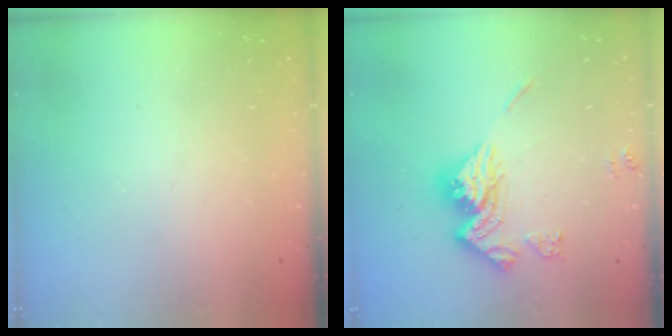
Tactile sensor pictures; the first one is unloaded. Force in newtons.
{"total": 15.2, "press": 15.2, "slide": 1.5}